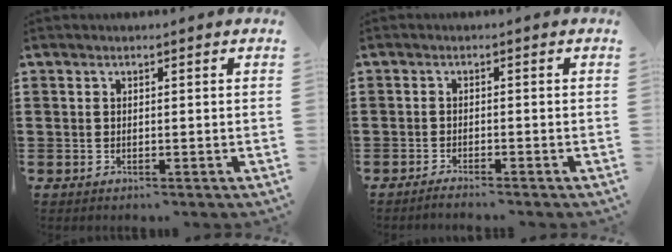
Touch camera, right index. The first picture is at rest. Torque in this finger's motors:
{"motor_torque": [-0.93, 1.20, -0.16, -0.08]}